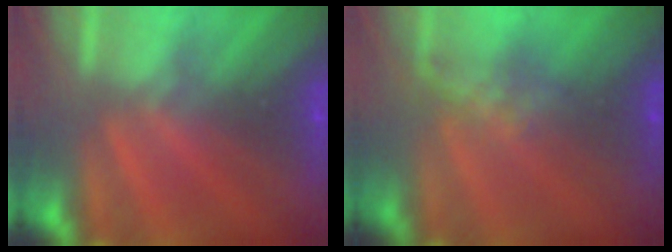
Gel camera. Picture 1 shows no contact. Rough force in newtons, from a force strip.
{"total": 4.5}